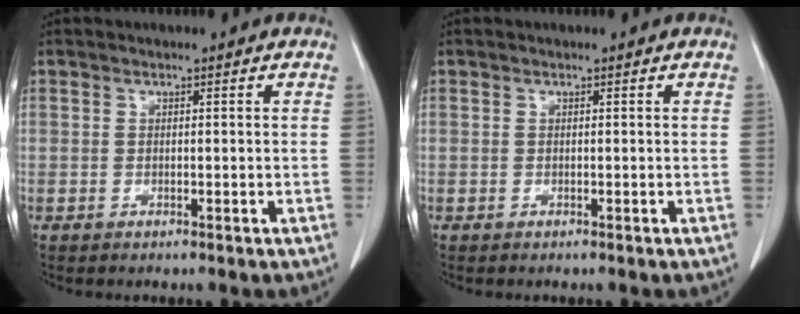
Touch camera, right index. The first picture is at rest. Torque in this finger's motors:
{"motor_torque": [0.00, 0.00, 0.00, 0.00]}